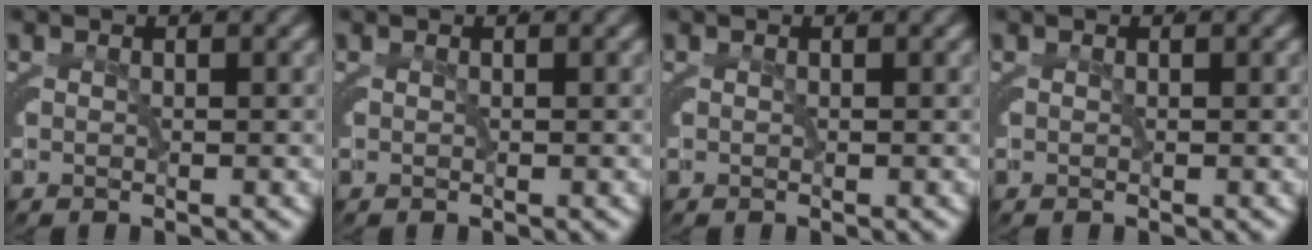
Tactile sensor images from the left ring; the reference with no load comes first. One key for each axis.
{"total": 0.0}
{"total": 0.0}
{"total": 0.0}